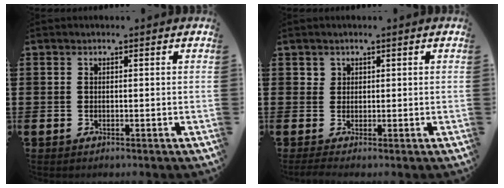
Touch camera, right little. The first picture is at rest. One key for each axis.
{"total": 1.3, "fx": 0.5, "fy": 1.2, "fz": 0.3, "tx": 0.015, "ty": -0.004, "tz": 0.004}